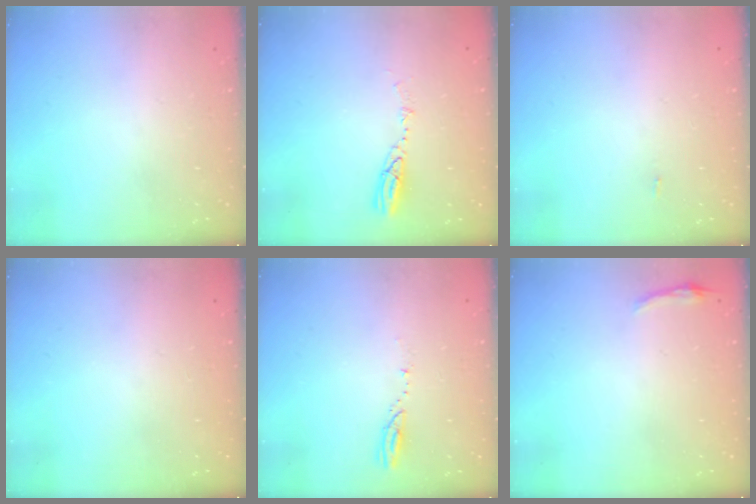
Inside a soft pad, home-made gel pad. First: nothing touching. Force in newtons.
{"total": 4.3, "press": 4.3, "slide": 0.4}
{"total": 12.5, "press": 4.6, "slide": 11.7}
{"total": 0.0}
{"total": 3.2, "press": 3.2, "slide": 0.4}
{"total": 3.1, "press": 3.0, "slide": 0.7}